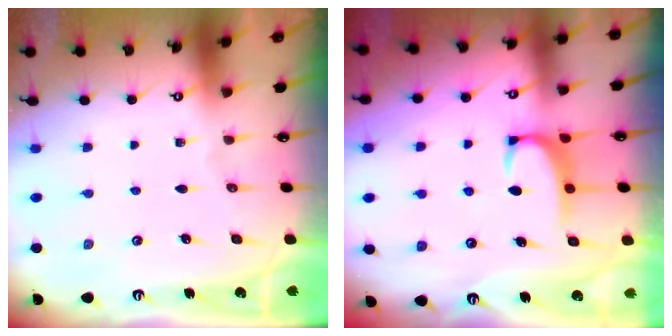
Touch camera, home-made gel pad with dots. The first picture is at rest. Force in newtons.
{"total": 2.2, "press": 2.1, "slide": 0.6}